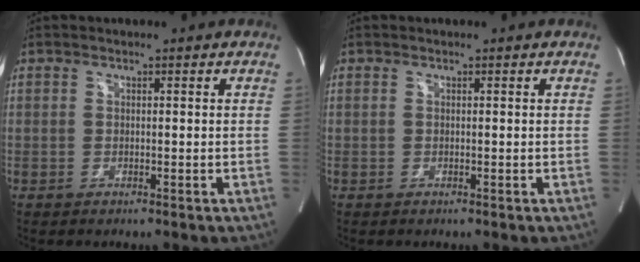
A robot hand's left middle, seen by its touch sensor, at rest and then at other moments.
{"total": 0.0}